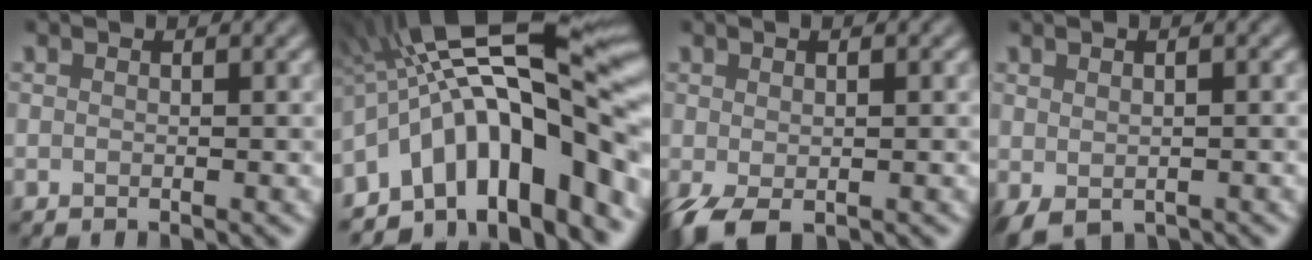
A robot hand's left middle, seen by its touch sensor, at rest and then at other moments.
{"total": 17.2, "force": [-3.7, 6.9, 15.3], "torque": [-0.213, 0.036, -0.073]}
{"total": 2.9, "force": [-1.5, 1.0, 2.3], "torque": [-0.053, -0.007, -0.027]}
{"total": 1.9, "force": [-0.8, 1.1, 1.4], "torque": [-0.031, -0.010, -0.007]}